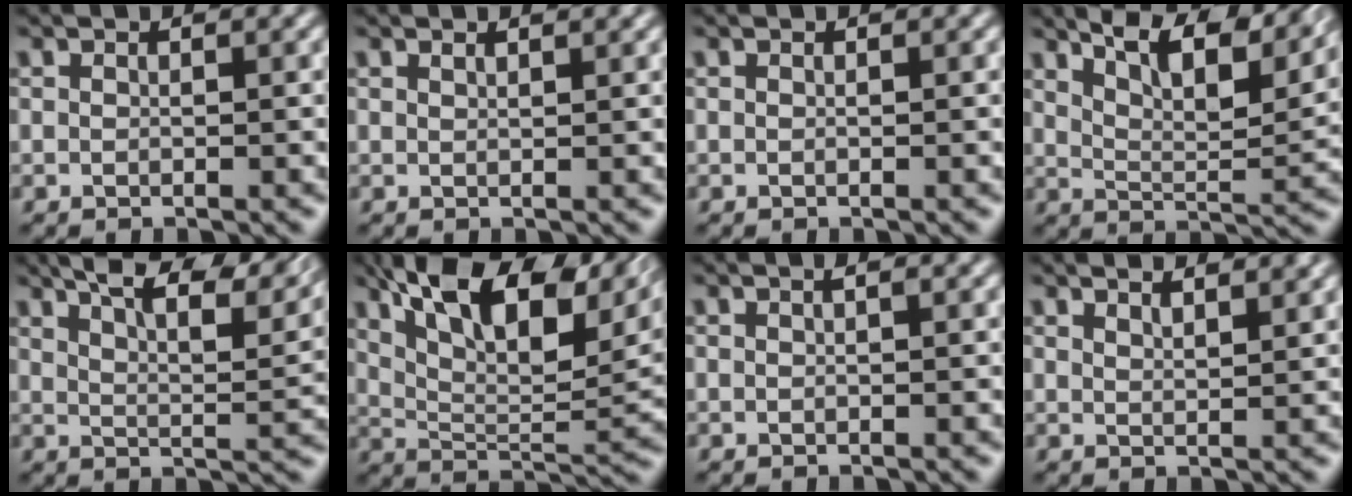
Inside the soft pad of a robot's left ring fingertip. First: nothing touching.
{"total": 1.1, "force": [0.7, 0.4, 0.6], "torque": [-0.002, 0.010, 0.001]}
{"total": 0.0}
{"total": 10.3, "force": [7.2, 3.0, 6.7], "torque": [-0.125, 0.020, 0.106]}
{"total": 11.4, "force": [8.5, 2.8, 7.2], "torque": [-0.123, 0.029, 0.111]}
{"total": 14.6, "force": [7.9, 5.8, 10.8], "torque": [-0.200, 0.038, 0.145]}
{"total": 0.7, "force": [0.2, 0.2, 0.6], "torque": [-0.002, 0.002, -0.002]}
{"total": 2.7, "force": [2.1, 0.9, 1.5], "torque": [-0.006, 0.018, 0.019]}